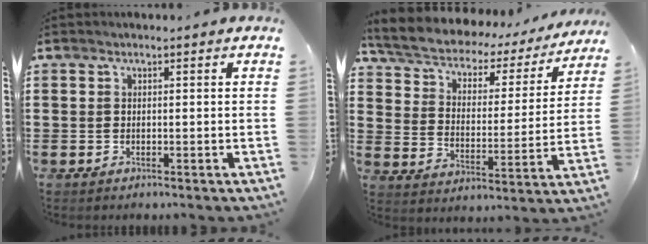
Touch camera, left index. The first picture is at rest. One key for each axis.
{"total": 5.0, "fx": 4.3, "fy": 1.8, "fz": 1.8, "tx": -0.058, "ty": -0.033, "tz": 0.068}